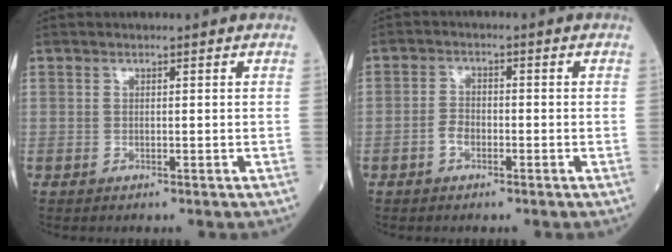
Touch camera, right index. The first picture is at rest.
{"total": 2.3, "force": [-1.2, 1.4, 1.5], "torque": [-0.024, 0.006, -0.024]}